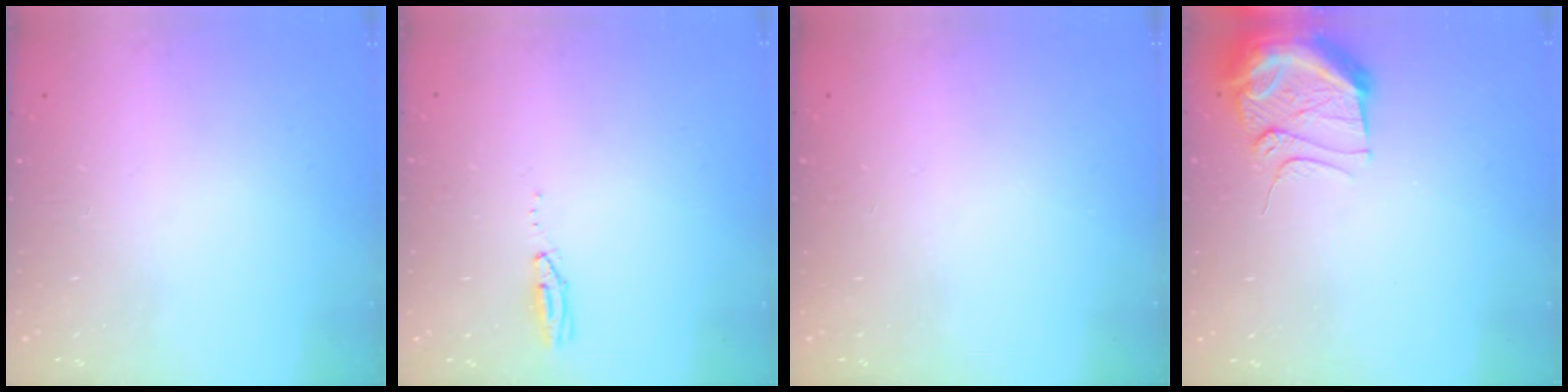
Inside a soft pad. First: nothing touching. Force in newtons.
{"total": 3.5, "press": 2.9, "slide": 2.0}
{"total": 0.0}
{"total": 11.0, "press": 11.0, "slide": 0.9}